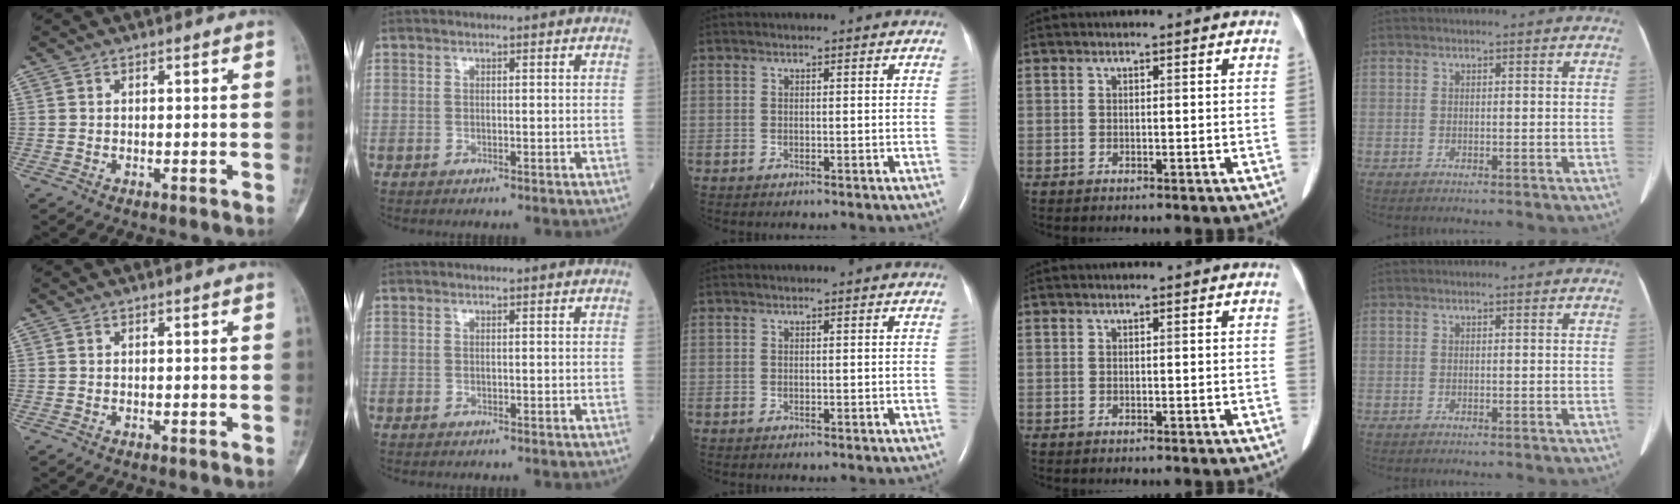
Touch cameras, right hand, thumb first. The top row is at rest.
{}